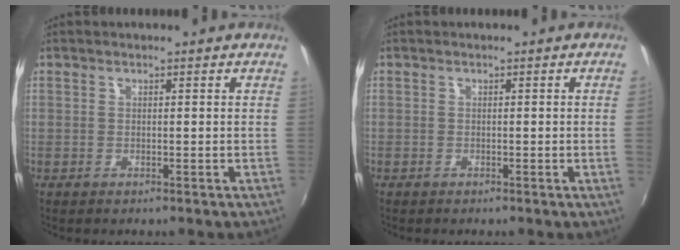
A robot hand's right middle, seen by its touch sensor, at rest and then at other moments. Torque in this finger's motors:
{"motor_torque": [0.51, -0.41, -0.91, -0.21]}